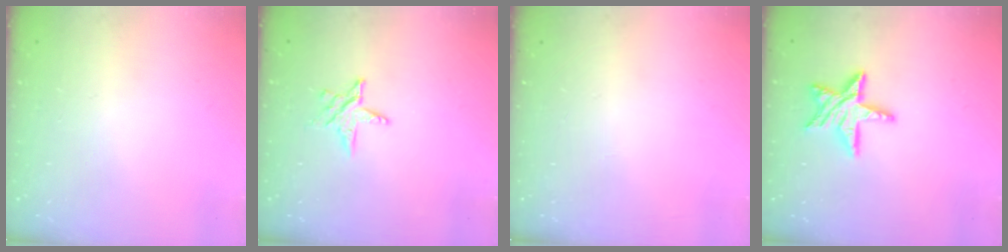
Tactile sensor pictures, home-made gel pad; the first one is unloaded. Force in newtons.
{"total": 5.4, "press": 5.4, "slide": 0.5}
{"total": 0.0}
{"total": 12.1, "press": 12.1, "slide": 1.0}